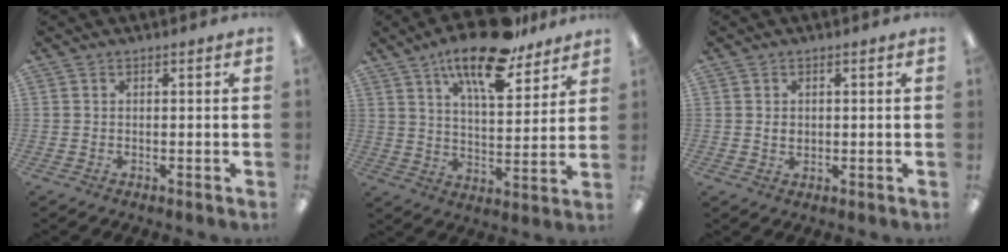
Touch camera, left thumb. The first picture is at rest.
{"total": 16.2, "force": [12.1, 5.2, 9.5], "torque": [-0.153, -0.066, 0.201]}
{"total": 1.6, "force": [0.4, 1.3, 0.7], "torque": [-0.017, 0.004, 0.007]}